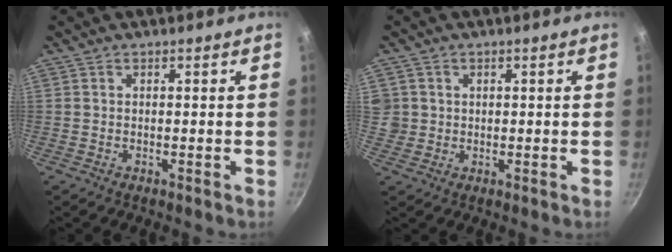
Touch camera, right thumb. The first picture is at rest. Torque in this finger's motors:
{"motor_torque": [-0.87, 0.50, 0.62, -0.05, 0.15]}